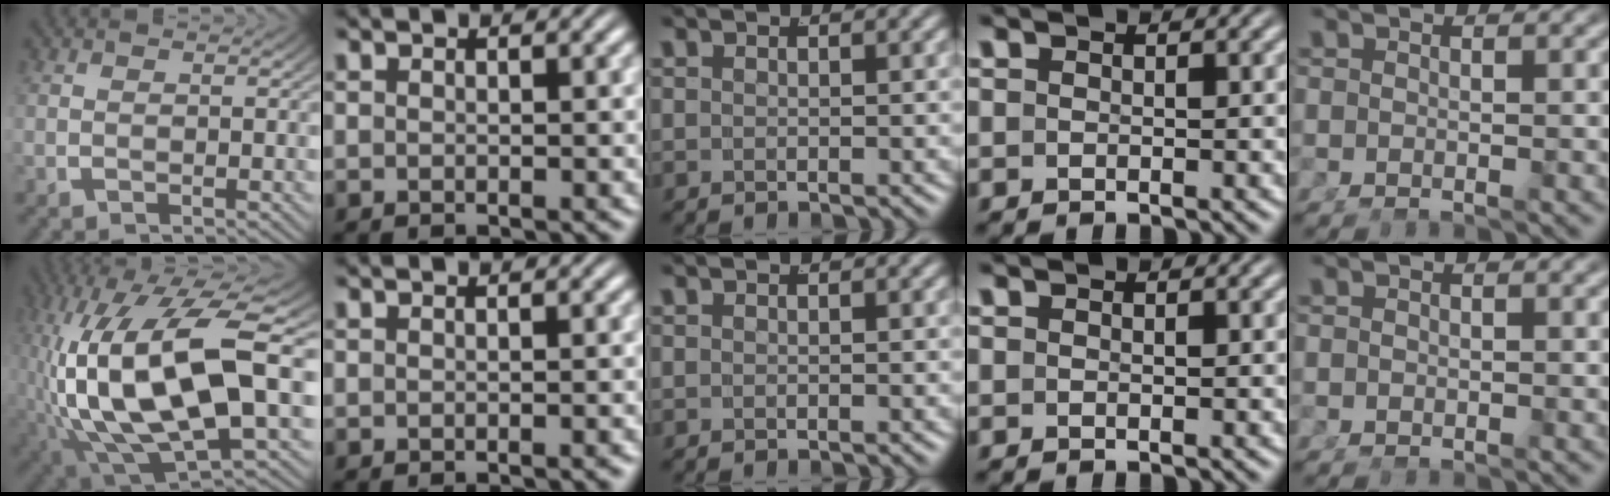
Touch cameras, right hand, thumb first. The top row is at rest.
{"thumb": {"total": 20.6, "force": [-2.4, 11.8, 16.7], "torque": [-0.363, -0.059, -0.007]}, "index": {"total": 0.5, "force": [-0.5, -0.2, 0.2], "torque": [-0.005, 0.002, -0.007]}}